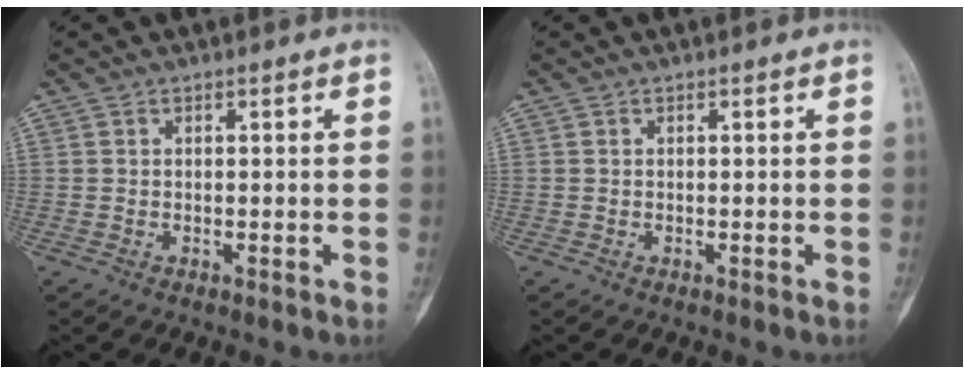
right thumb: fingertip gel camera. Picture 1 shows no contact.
{"total": 0.0}